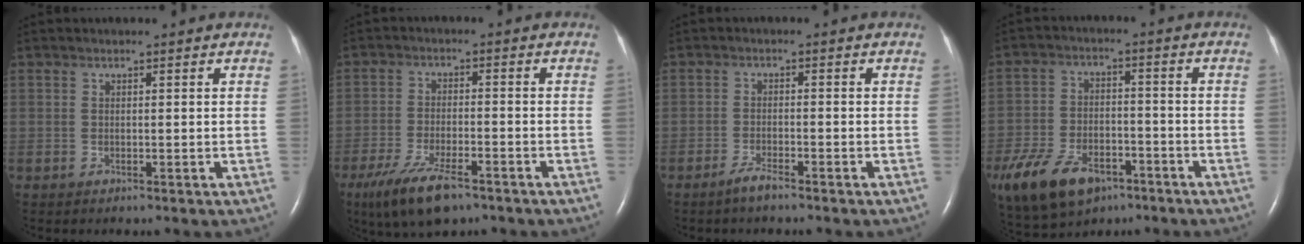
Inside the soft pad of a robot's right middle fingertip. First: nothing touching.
{"total": 9.4, "force": [-6.4, 2.6, 6.5], "torque": [-0.129, -0.018, -0.108]}
{"total": 2.5, "force": [-2.1, 0.1, 1.3], "torque": [-0.038, -0.004, -0.040]}
{"total": 15.6, "force": [-9.2, 8.7, 9.2], "torque": [-0.212, -0.007, -0.154]}